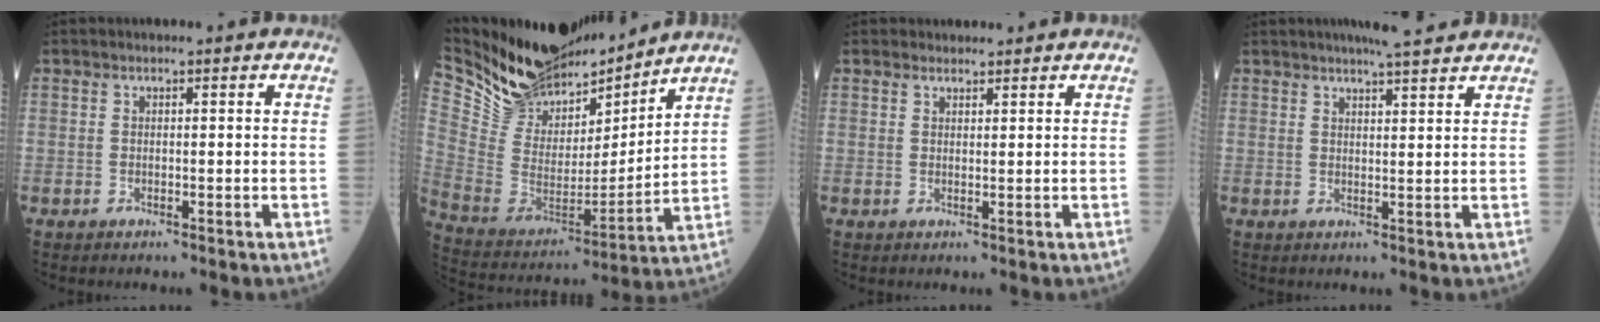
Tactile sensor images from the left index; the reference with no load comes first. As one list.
[{"total": 17.4, "force": [15.6, 5.2, 5.6], "torque": [-0.120, -0.015, 0.286]}, {"total": 1.2, "force": [1.1, 0.6, -0.1], "torque": [-0.002, 0.006, 0.018]}, {"total": 6.2, "force": [5.5, 0.4, 2.9], "torque": [-0.044, 0.013, 0.075]}]